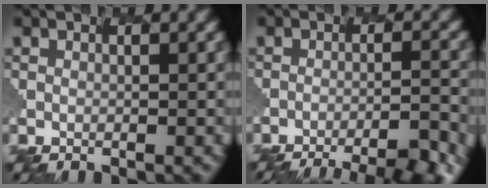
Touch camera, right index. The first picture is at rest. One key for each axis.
{"total": 7.8, "fx": -6.6, "fy": 1.3, "fz": 3.9, "tx": -0.058, "ty": 0.003, "tz": -0.077}